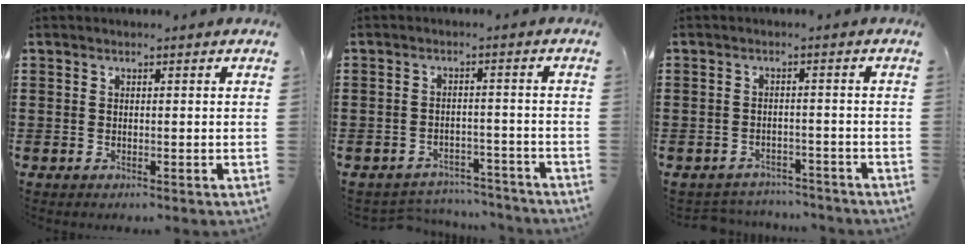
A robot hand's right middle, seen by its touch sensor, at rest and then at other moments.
{"total": 3.6, "force": [-3.6, 0.5, 0.1], "torque": [-0.007, 0.002, -0.077]}
{"total": 2.6, "force": [-2.5, 0.5, -0.2], "torque": [-0.005, 0.000, -0.056]}